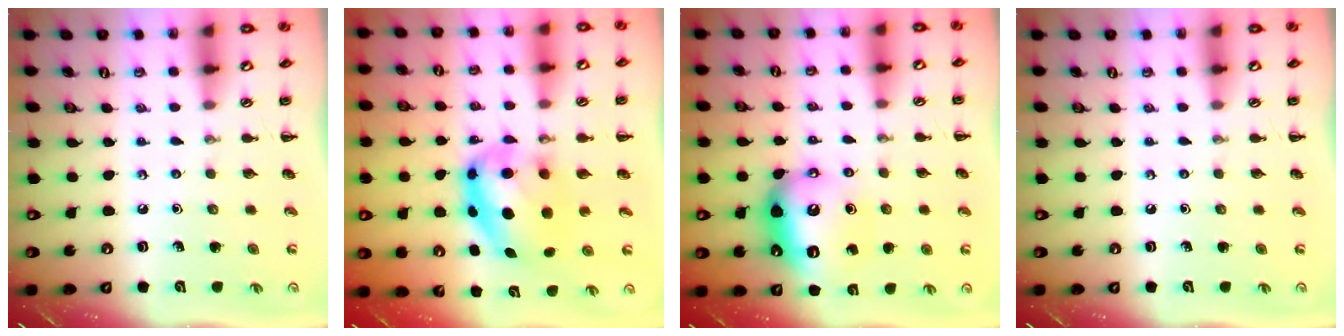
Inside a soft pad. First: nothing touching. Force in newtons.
{"total": 9.1, "press": 8.9, "slide": 2.0}
{"total": 12.6, "press": 12.5, "slide": 1.5}
{"total": 0.0}